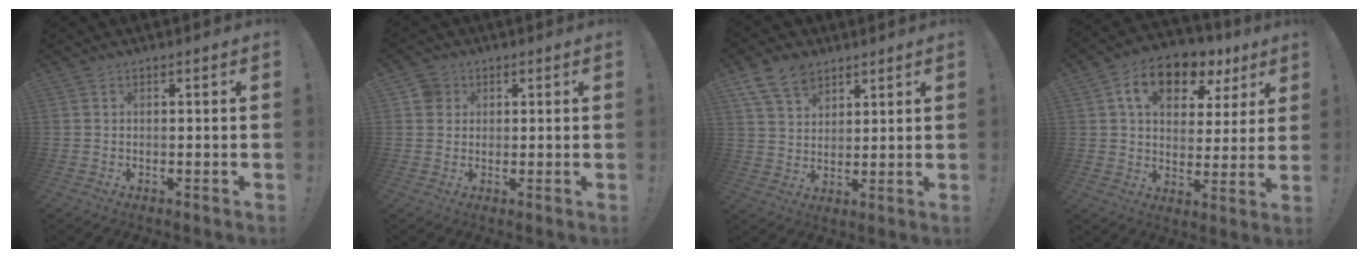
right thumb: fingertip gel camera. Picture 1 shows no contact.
{"total": 4.1, "force": [1.5, 3.7, 0.9], "torque": [-0.015, 0.003, 0.030]}
{"total": 10.2, "force": [6.7, 6.5, 4.0], "torque": [-0.076, -0.031, 0.133]}
{"total": 13.9, "force": [7.2, 8.8, 8.0], "torque": [-0.123, -0.032, 0.129]}